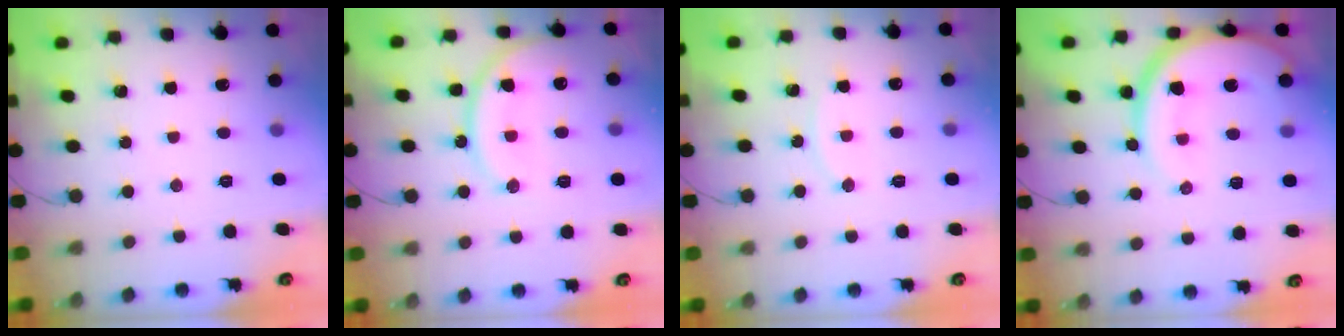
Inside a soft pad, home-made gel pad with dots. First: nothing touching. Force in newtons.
{"total": 13.6, "press": 13.6, "slide": 0.9}
{"total": 6.4, "press": 6.4, "slide": 0.3}
{"total": 15.2, "press": 15.1, "slide": 1.4}